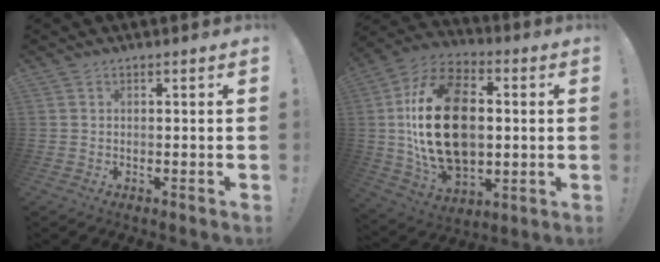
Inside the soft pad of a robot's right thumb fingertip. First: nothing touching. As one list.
[{"total": 27.6, "force": [1.3, 18.3, 20.6], "torque": [-0.388, 0.009, 0.034]}]